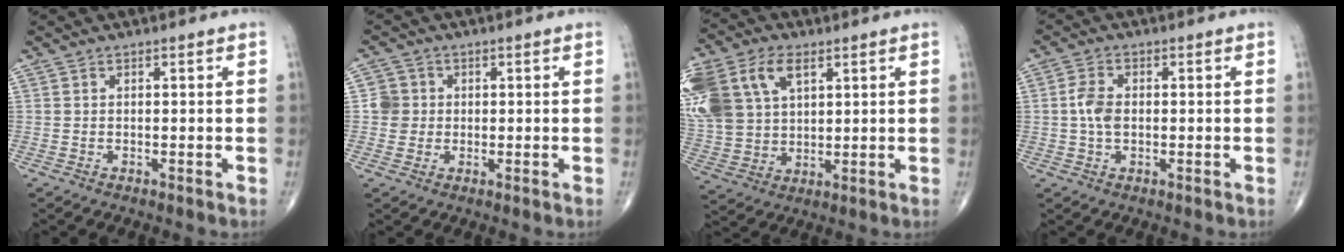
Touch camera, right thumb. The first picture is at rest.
{"total": 3.9, "force": [0.2, 3.8, 0.5], "torque": [0.020, 0.007, -0.001]}
{"total": 22.4, "force": [8.4, 15.2, 14.1], "torque": [-0.348, 0.033, 0.169]}
{"total": 4.5, "force": [0.0, 2.8, 3.5], "torque": [-0.073, 0.006, -0.005]}